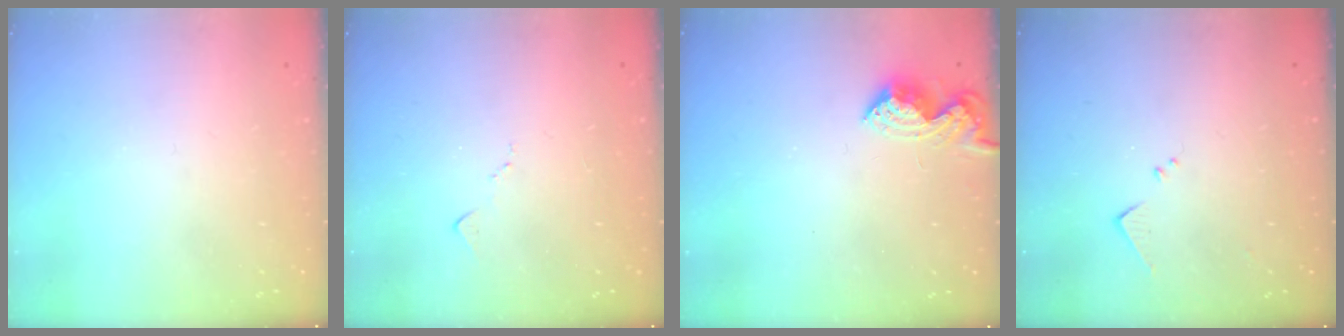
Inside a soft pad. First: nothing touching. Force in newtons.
{"total": 5.9, "press": 5.8, "slide": 0.8}
{"total": 9.4, "press": 9.4, "slide": 0.3}
{"total": 5.9, "press": 5.8, "slide": 0.7}